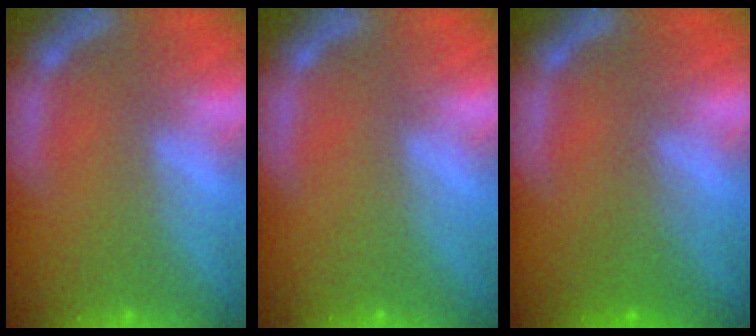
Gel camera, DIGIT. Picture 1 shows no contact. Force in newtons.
{"total": 0.0}
{"total": 2.0}